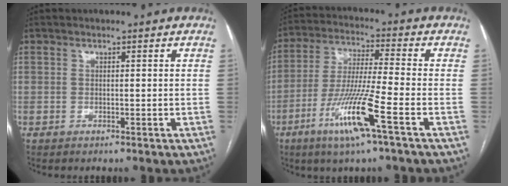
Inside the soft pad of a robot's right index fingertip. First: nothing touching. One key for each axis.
{"total": 12.1, "fx": -5.6, "fy": -0.4, "fz": 10.7, "tx": -0.216, "ty": -0.017, "tz": -0.109}